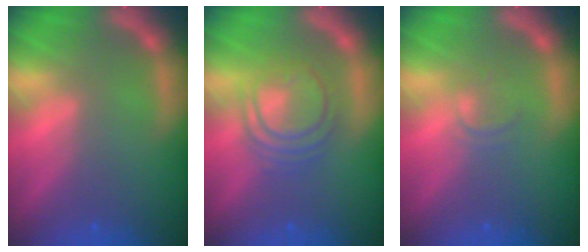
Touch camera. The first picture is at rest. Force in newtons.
{"total": 6.0}
{"total": 1.4}